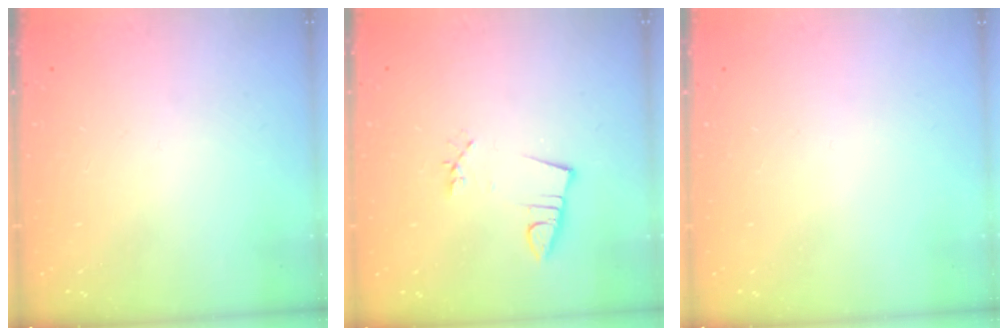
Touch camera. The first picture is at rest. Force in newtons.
{"total": 2.9, "press": 1.6, "slide": 2.4}
{"total": 0.0}